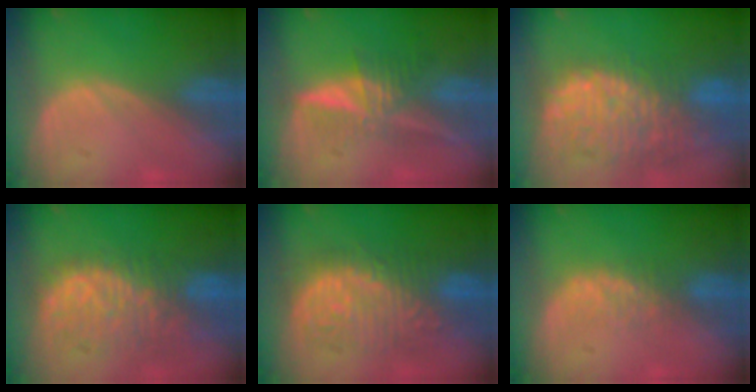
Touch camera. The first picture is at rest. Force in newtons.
{"total": 6.1, "press": 5.7, "slide": 2.1}
{"total": 12.7, "press": 11.1, "slide": 6.1}
{"total": 10.3, "press": 9.4, "slide": 4.3}
{"total": 10.3, "press": 10.3, "slide": 0.5}
{"total": 2.7, "press": 2.7, "slide": 0.6}